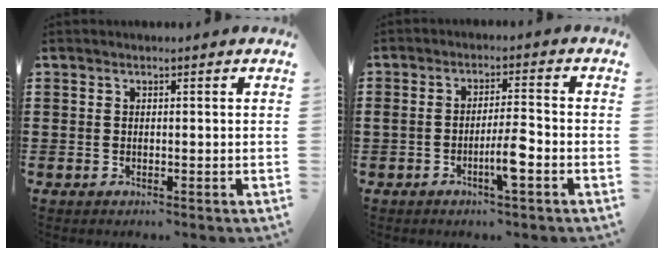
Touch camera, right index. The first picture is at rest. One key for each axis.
{"total": 5.0, "fx": -2.1, "fy": 0.7, "fz": 4.4, "tx": -0.081, "ty": -0.002, "tz": -0.040}